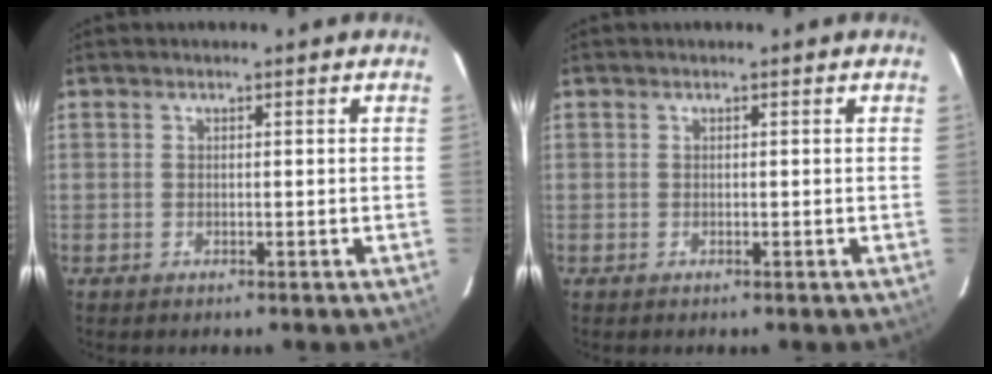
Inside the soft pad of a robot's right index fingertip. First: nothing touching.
{"total": 0.0}